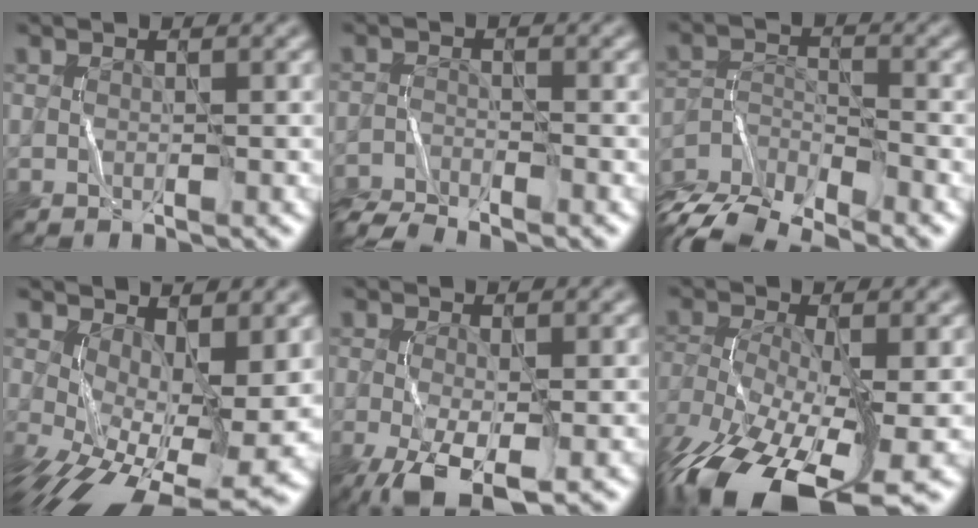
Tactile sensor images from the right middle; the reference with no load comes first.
{"total": 3.9, "force": [-3.7, 0.3, 1.0], "torque": [-0.028, -0.012, -0.078]}
{"total": 8.1, "force": [-7.3, 2.2, 2.8], "torque": [-0.048, -0.014, -0.133]}
{"total": 10.9, "force": [-0.9, 4.9, 9.6], "torque": [-0.162, -0.022, -0.004]}
{"total": 6.3, "force": [-2.6, 2.6, 5.1], "torque": [-0.121, -0.017, -0.044]}
{"total": 13.6, "force": [-7.4, 5.2, 10.1], "torque": [-0.207, -0.029, -0.135]}